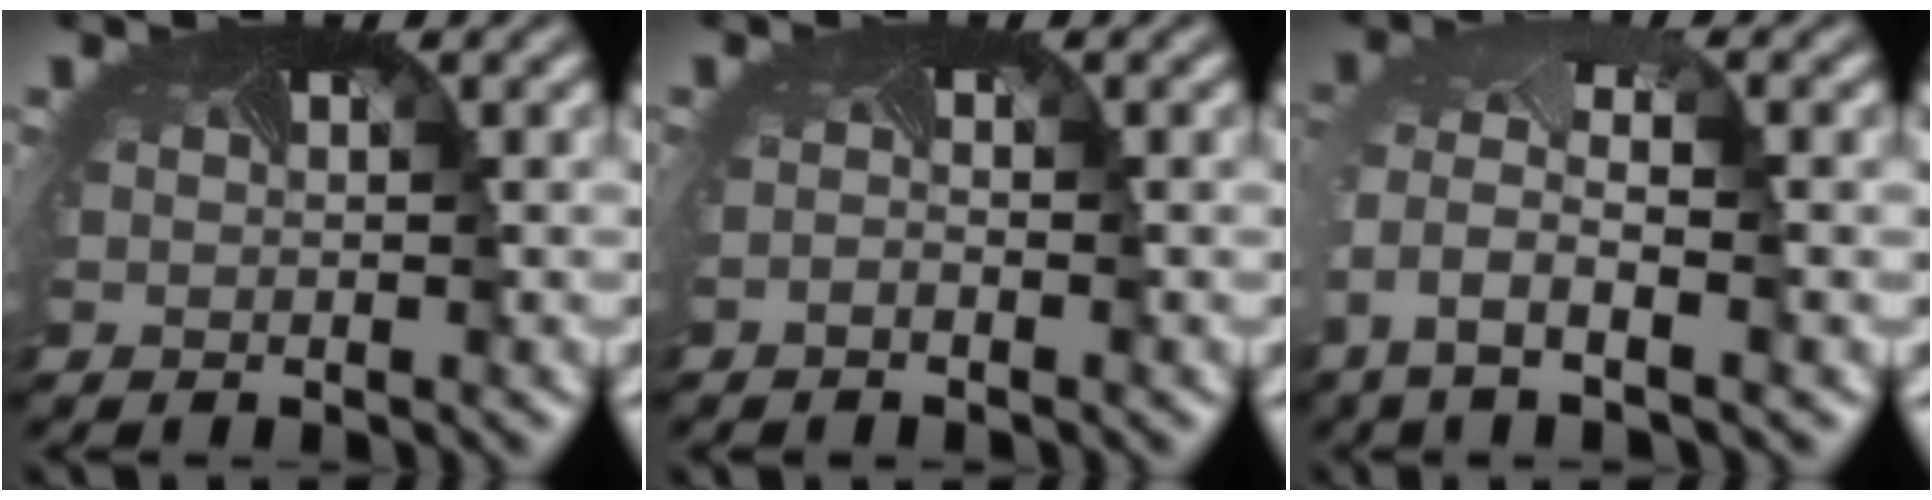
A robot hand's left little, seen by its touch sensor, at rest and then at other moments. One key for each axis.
{"total": 0.7, "fx": -0.5, "fy": -0.4, "fz": -0.2, "tx": -0.006, "ty": -0.005, "tz": -0.014}
{"total": 6.6, "fx": -2.1, "fy": 3.3, "fz": 5.4, "tx": -0.147, "ty": -0.018, "tz": -0.038}